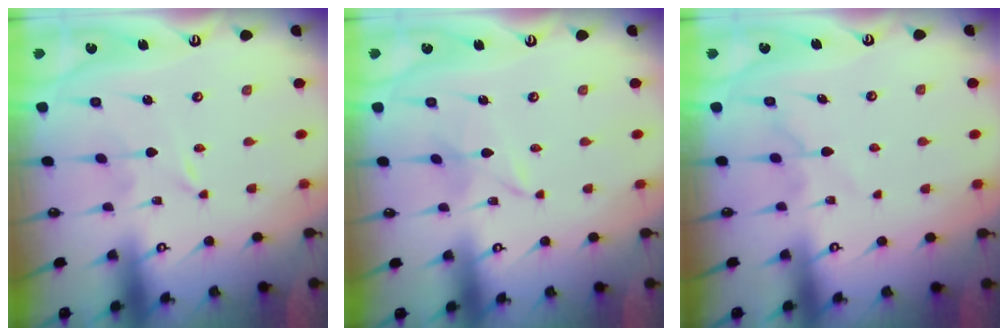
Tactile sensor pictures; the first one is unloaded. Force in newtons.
{"total": 1.9, "press": 1.9, "slide": 0.3}
{"total": 6.9, "press": 6.8, "slide": 0.9}